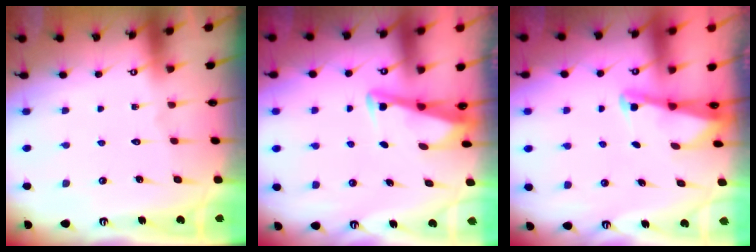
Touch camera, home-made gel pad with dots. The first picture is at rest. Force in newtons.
{"total": 3.5, "press": 3.5, "slide": 0.3}
{"total": 2.1, "press": 2.1, "slide": 0.3}